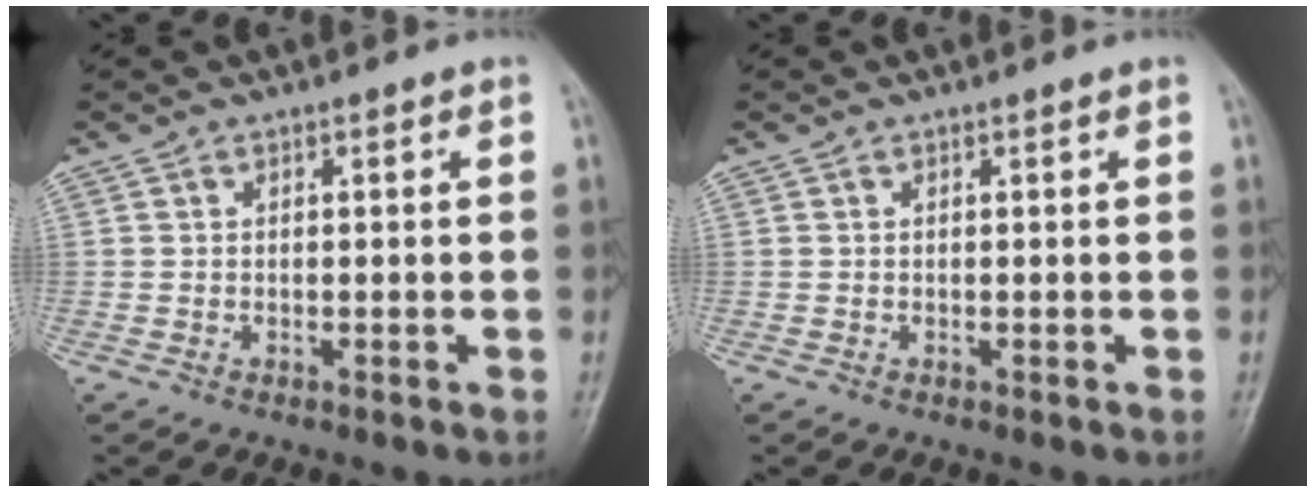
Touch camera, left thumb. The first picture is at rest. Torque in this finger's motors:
{"motor_torque": [-0.16, 0.03, -0.10, 0.27, 0.00]}